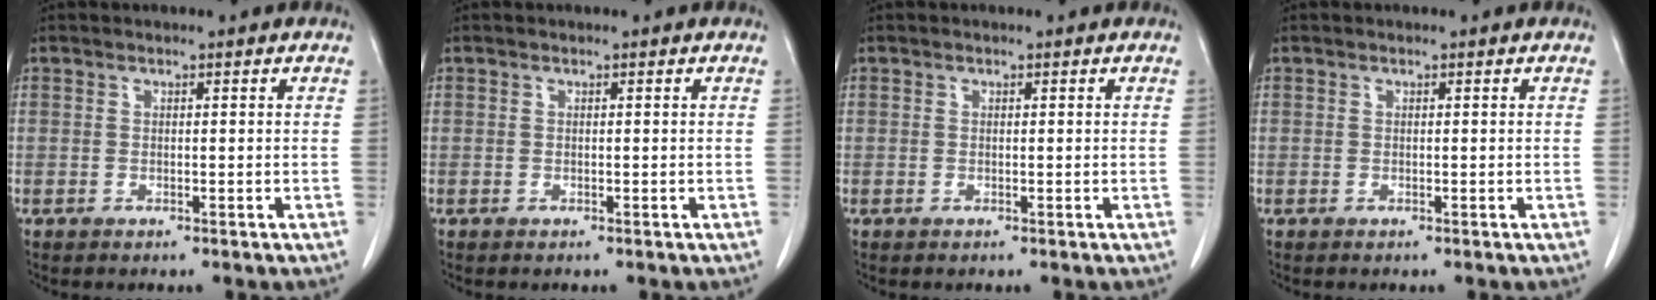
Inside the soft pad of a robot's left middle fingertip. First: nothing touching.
{"total": 0.0}
{"total": 0.0}
{"total": 0.0}